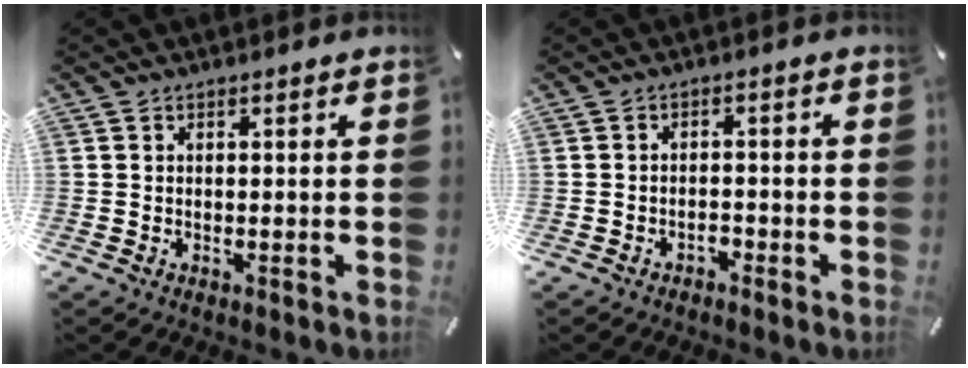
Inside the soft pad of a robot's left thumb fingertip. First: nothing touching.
{"total": 2.1, "force": [-1.6, 1.2, 0.7], "torque": [-0.015, 0.008, -0.034]}